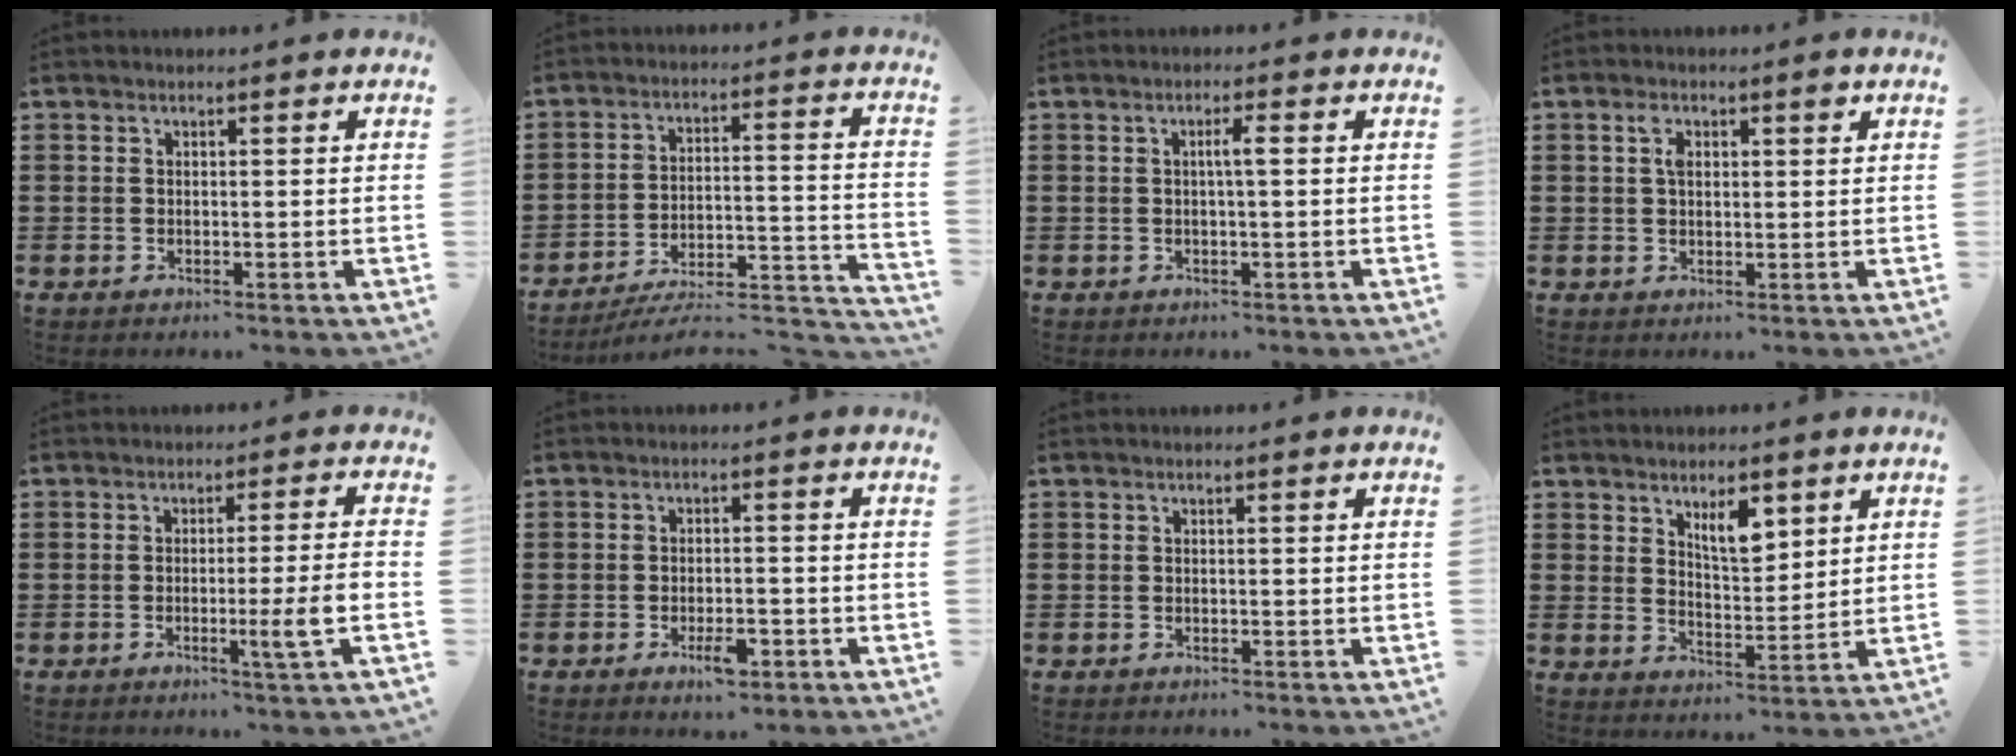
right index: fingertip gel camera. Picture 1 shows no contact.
{"total": 6.3, "force": [-5.7, 1.0, 2.5], "torque": [-0.037, -0.001, -0.112]}
{"total": 2.0, "force": [0.0, 0.0, 2.0], "torque": [-0.037, 0.000, -0.004]}
{"total": 3.2, "force": [1.2, 1.2, 2.7], "torque": [-0.049, 0.005, 0.016]}
{"total": 6.3, "force": [-1.6, -0.6, 6.1], "torque": [-0.099, -0.015, -0.028]}
{"total": 3.8, "force": [-1.8, 1.4, 3.0], "torque": [-0.056, 0.001, -0.034]}
{"total": 0.0}
{"total": 5.6, "force": [3.3, 2.3, 3.9], "torque": [-0.061, -0.005, 0.052]}